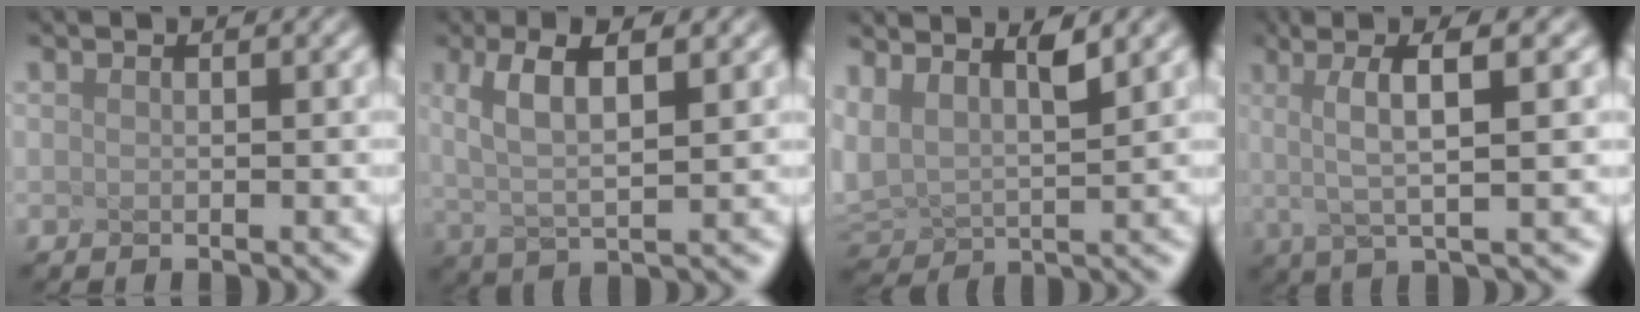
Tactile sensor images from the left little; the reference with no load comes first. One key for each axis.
{"total": 3.5, "fx": 0.8, "fy": 0.5, "fz": 3.3, "tx": -0.100, "ty": -0.002, "tz": 0.055}
{"total": 2.4, "fx": 1.4, "fy": 0.6, "fz": 1.8, "tx": -0.081, "ty": 0.001, "tz": 0.062}
{"total": 4.8, "fx": 0.6, "fy": 0.3, "fz": 4.8, "tx": -0.109, "ty": 0.008, "tz": 0.042}